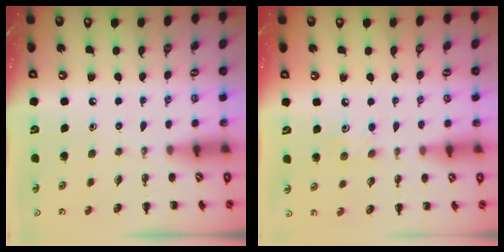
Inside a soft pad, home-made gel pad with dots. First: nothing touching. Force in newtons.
{"total": 4.6, "press": 4.5, "slide": 1.2}